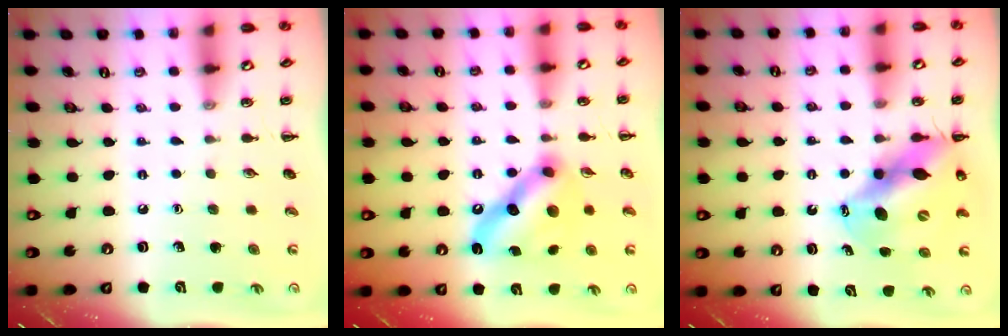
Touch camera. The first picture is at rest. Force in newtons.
{"total": 13.8, "press": 13.7, "slide": 1.3}
{"total": 12.9, "press": 12.4, "slide": 3.5}